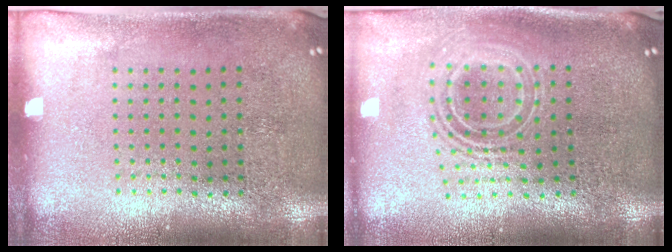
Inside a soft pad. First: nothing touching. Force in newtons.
{"total": 2.2, "press": 1.6, "slide": 1.5}